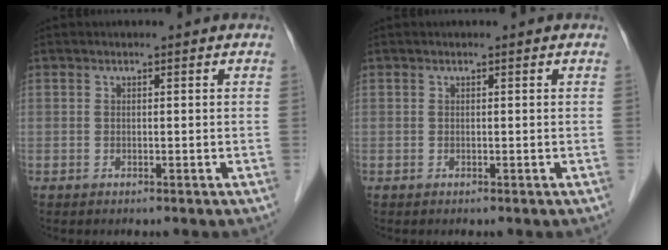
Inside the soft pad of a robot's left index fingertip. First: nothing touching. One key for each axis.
{"total": 0.0}